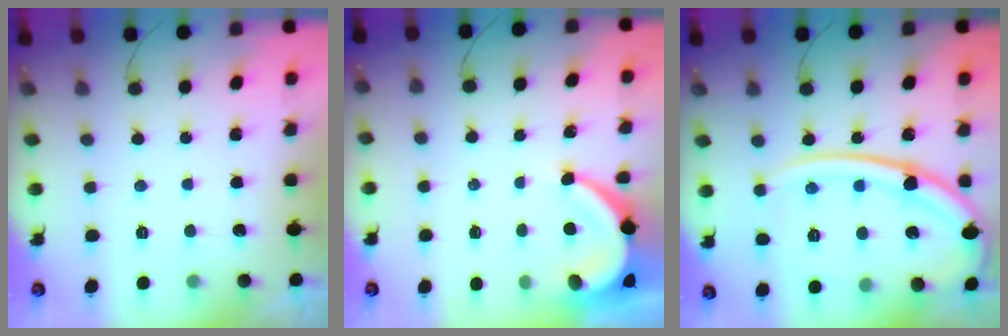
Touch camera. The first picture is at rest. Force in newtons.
{"total": 6.5, "press": 6.4, "slide": 0.9}
{"total": 19.2, "press": 19.0, "slide": 2.2}